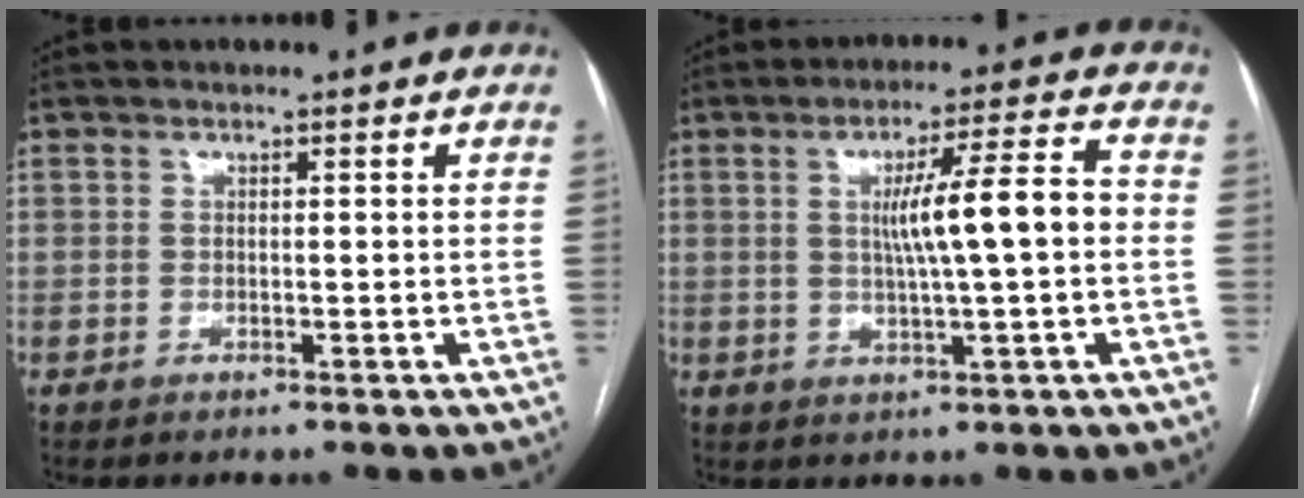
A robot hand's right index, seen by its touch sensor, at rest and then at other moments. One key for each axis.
{"total": 9.2, "fx": 0.3, "fy": 0.1, "fz": 9.1, "tx": -0.148, "ty": 0.010, "tz": 0.005}